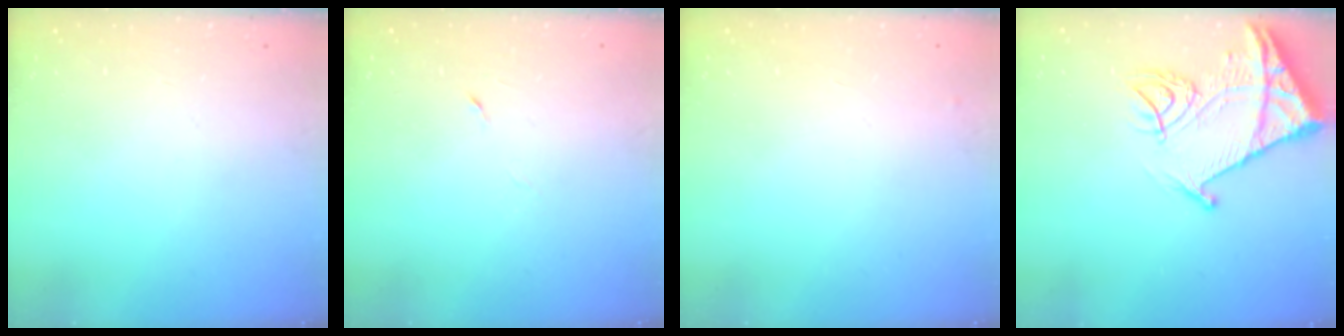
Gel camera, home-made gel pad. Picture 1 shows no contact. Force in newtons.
{"total": 2.9, "press": 2.7, "slide": 1.0}
{"total": 3.2, "press": 3.2, "slide": 0.4}
{"total": 14.9, "press": 14.8, "slide": 1.6}